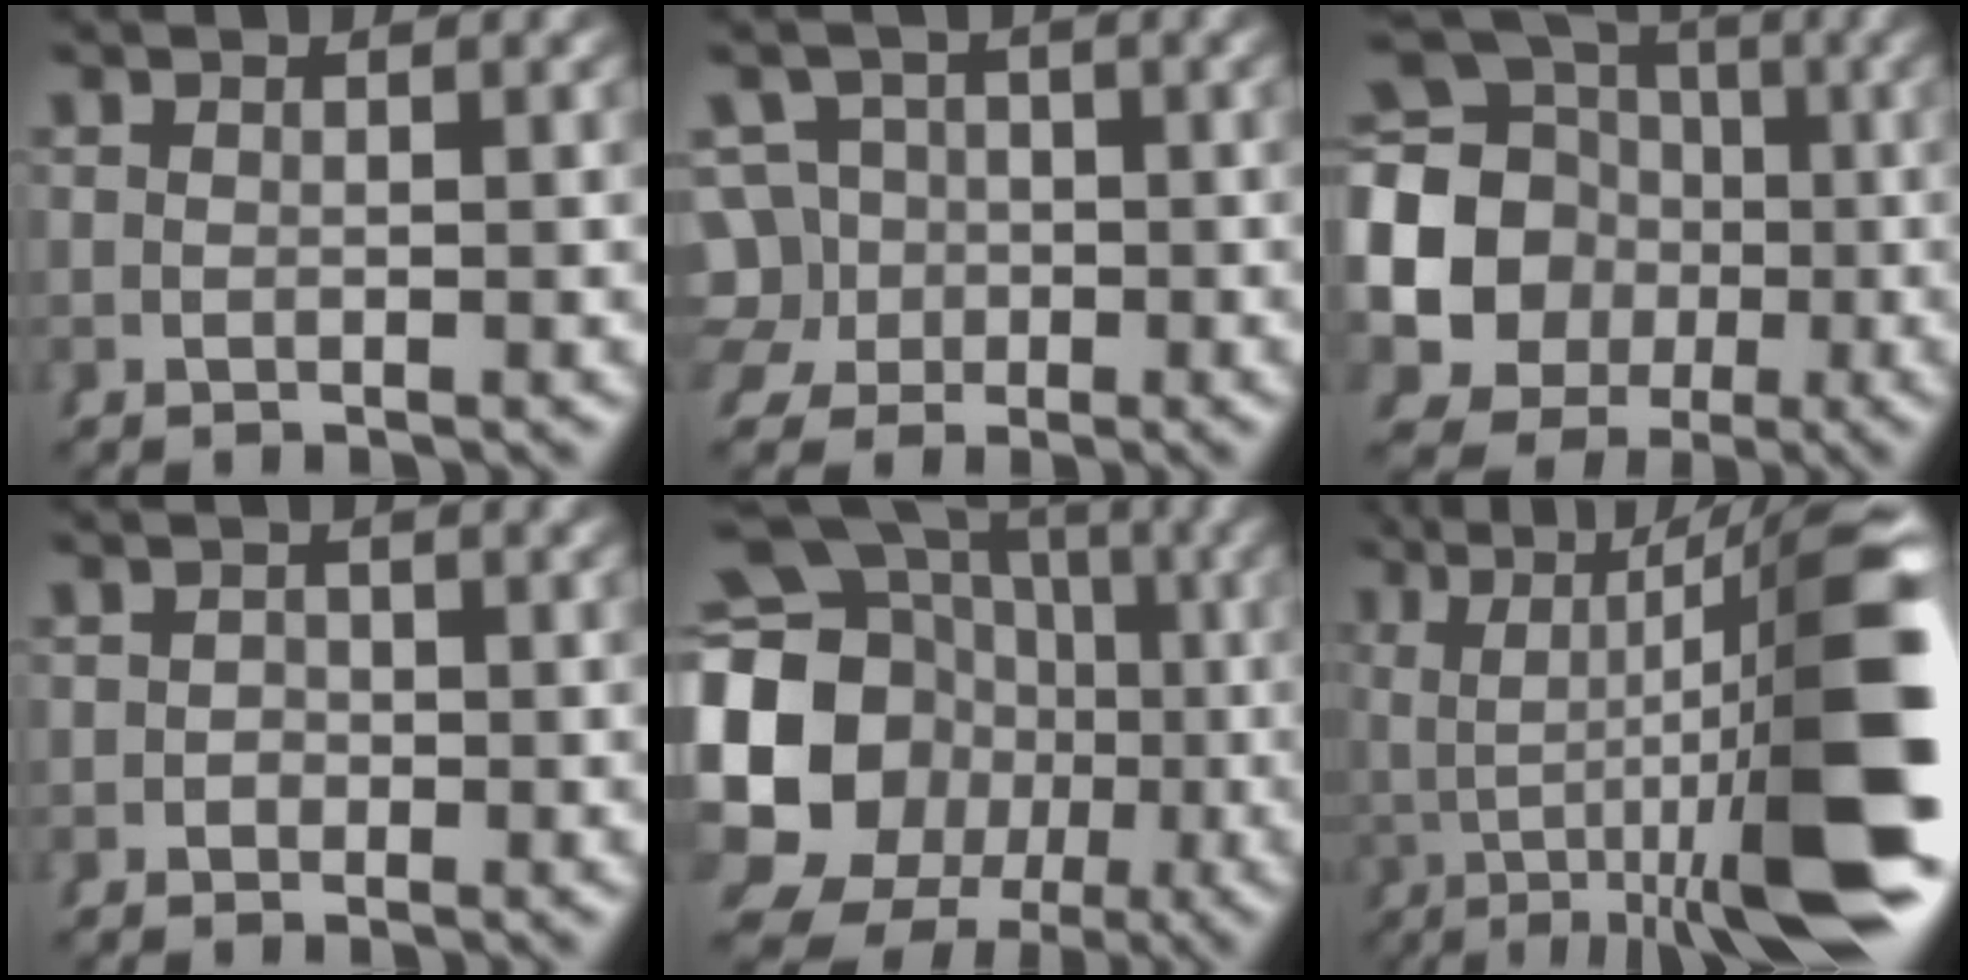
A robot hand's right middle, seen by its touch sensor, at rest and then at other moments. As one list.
[{"total": 7.6, "force": [-1.1, 7.1, 2.4], "torque": [-0.046, -0.035, -0.014]}, {"total": 18.5, "force": [-0.3, 16.7, 8.1], "torque": [-0.176, -0.050, -0.009]}, {"total": 0.6, "force": [-0.5, 0.3, -0.3], "torque": [0.016, -0.005, -0.008]}, {"total": 21.3, "force": [-0.5, 18.7, 10.3], "torque": [-0.224, -0.050, -0.012]}, {"total": 13.7, "force": [-0.2, 4.2, 13.0], "torque": [-0.150, 0.000, 0.002]}]